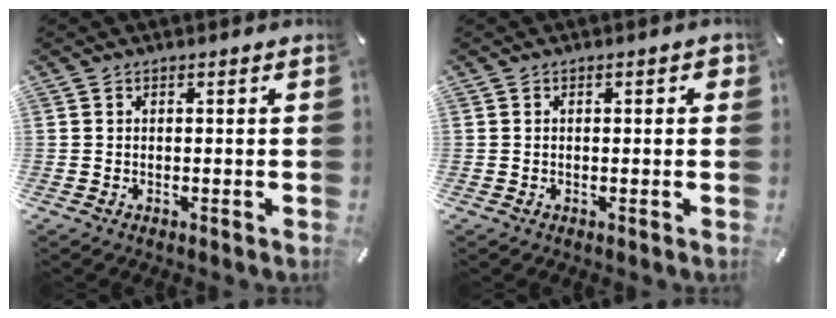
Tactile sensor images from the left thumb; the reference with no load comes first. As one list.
[{"total": 1.8, "force": [-0.1, 0.9, 1.5], "torque": [-0.028, 0.005, -0.003]}]